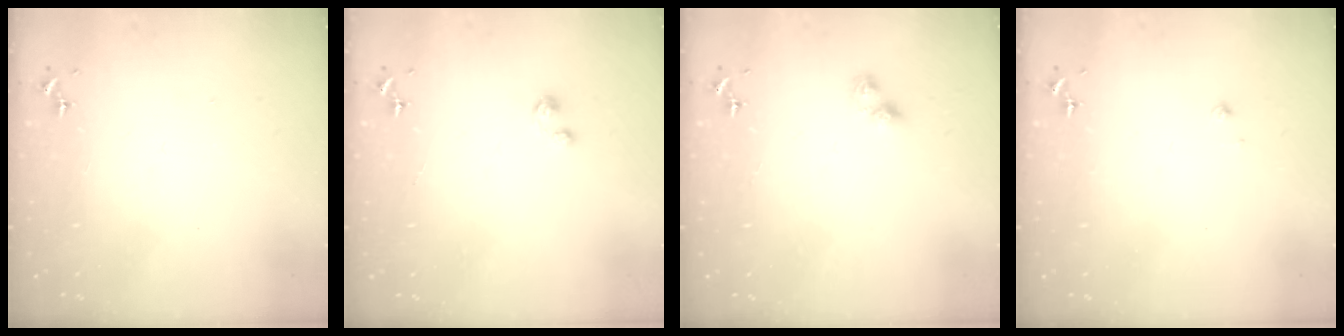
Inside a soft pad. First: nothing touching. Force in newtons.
{"total": 3.3, "press": 3.3, "slide": 0.4}
{"total": 4.8, "press": 4.8, "slide": 0.4}
{"total": 2.1, "press": 2.1, "slide": 0.2}